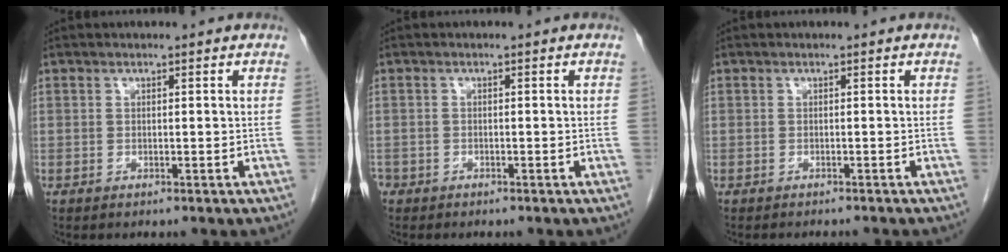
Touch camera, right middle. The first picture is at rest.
{"total": 1.8, "force": [-1.3, 1.2, 0.3], "torque": [-0.011, 0.000, -0.025]}
{"total": 4.2, "force": [-3.8, 0.7, 1.5], "torque": [-0.016, -0.006, -0.045]}